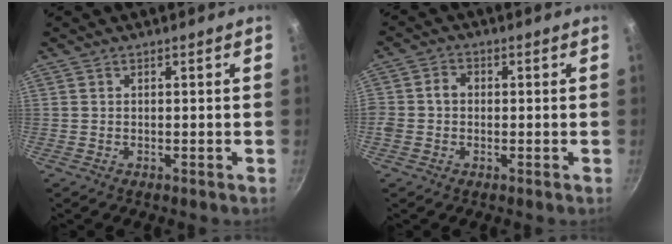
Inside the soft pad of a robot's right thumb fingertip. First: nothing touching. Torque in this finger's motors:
{"motor_torque": [0.91, 0.86, 0.42, 0.24, 0.02]}